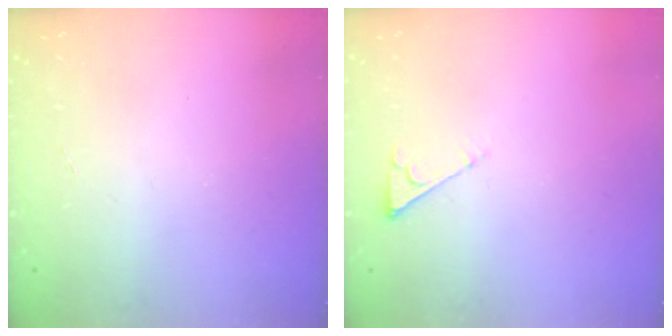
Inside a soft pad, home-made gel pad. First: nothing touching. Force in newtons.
{"total": 3.3, "press": 3.2, "slide": 0.6}